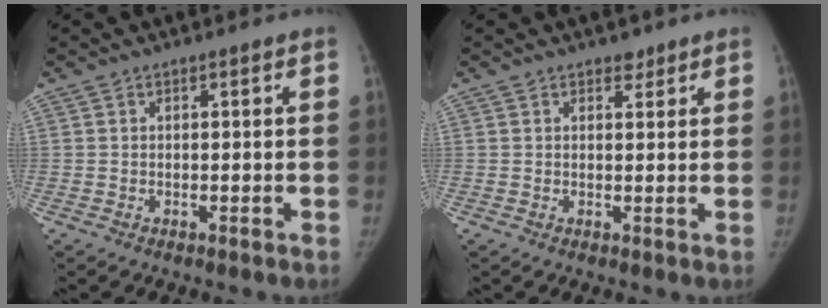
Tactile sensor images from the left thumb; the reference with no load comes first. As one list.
[{"total": 1.6, "force": [1.2, 0.9, 0.4], "torque": [0.005, -0.008, 0.015]}]